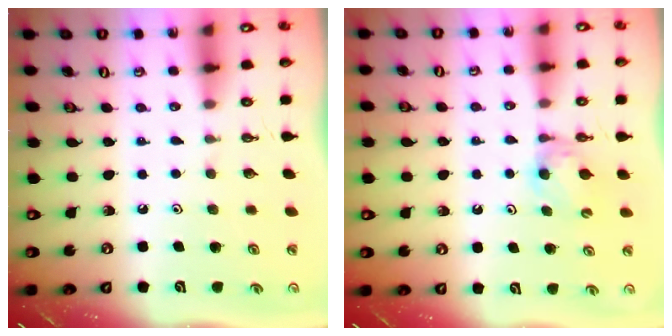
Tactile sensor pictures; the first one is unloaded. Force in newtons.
{"total": 5.1, "press": 5.0, "slide": 0.6}